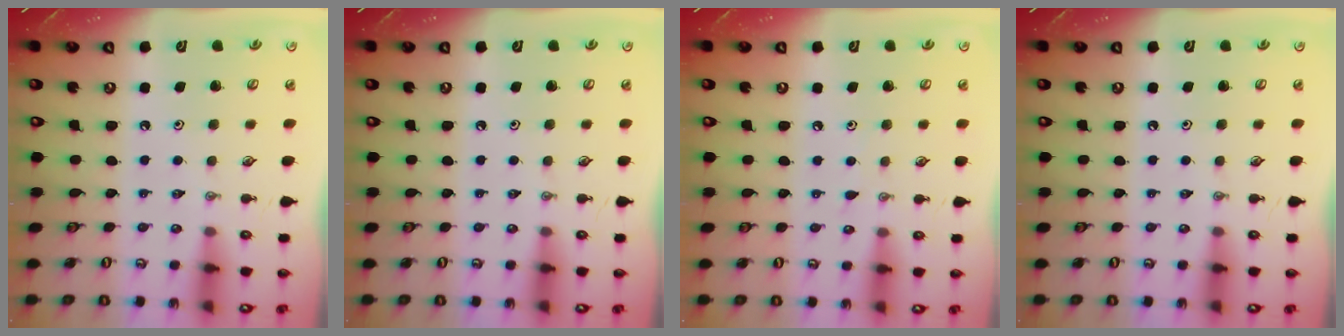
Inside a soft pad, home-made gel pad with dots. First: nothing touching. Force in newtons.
{"total": 0.0}
{"total": 3.5, "press": 3.5, "slide": 0.5}
{"total": 0.0}